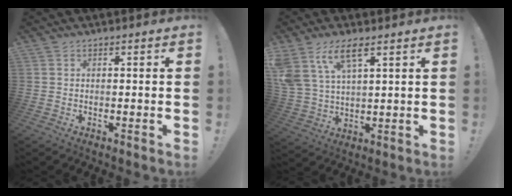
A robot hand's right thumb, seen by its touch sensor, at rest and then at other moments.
{"total": 10.5, "force": [6.5, 4.2, 7.0], "torque": [-0.146, -0.022, 0.124]}